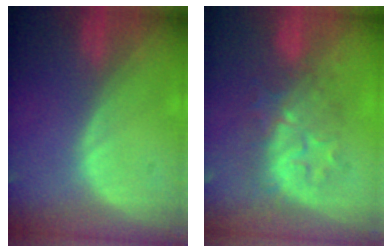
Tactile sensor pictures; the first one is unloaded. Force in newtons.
{"total": 8.9, "press": 8.1, "slide": 3.7}